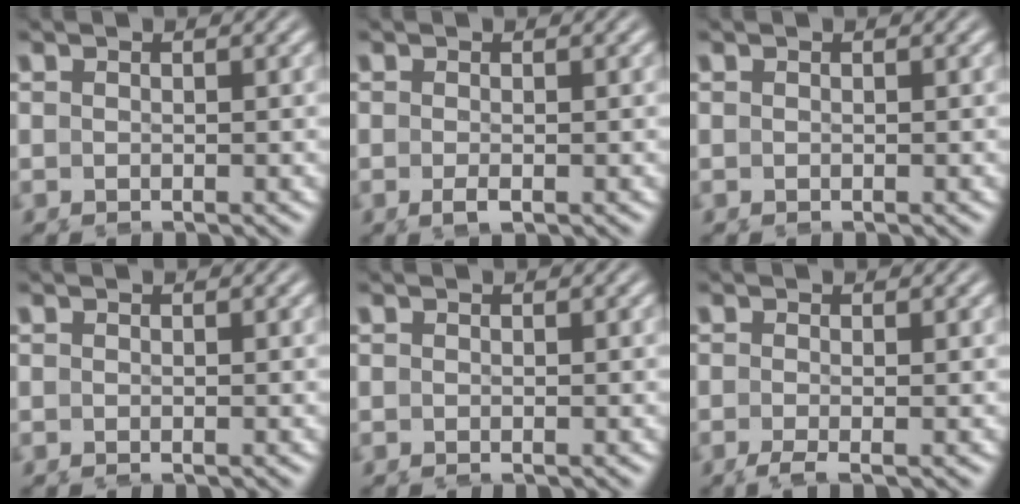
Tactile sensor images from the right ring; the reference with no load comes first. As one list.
[{"total": 0.9, "force": [-0.6, 0.2, 0.6], "torque": [-0.017, -0.004, -0.012]}, {"total": 0.0}, {"total": 0.0}, {"total": 0.0}, {"total": 1.3, "force": [-1.1, 0.0, 0.8], "torque": [-0.023, -0.010, -0.020]}]